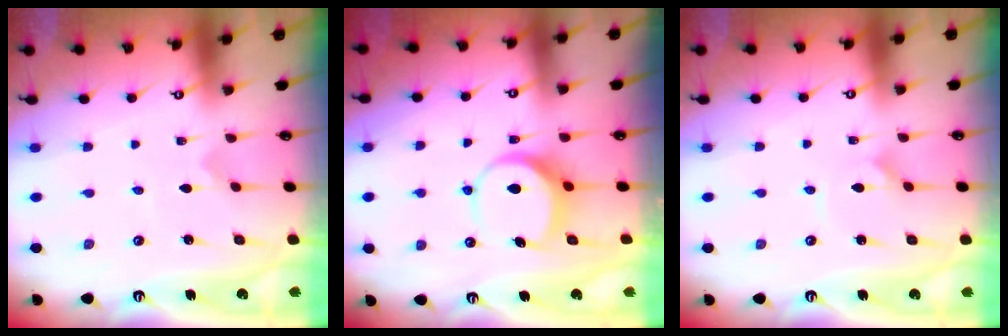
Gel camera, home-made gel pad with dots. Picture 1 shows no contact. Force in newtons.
{"total": 9.3, "press": 9.2, "slide": 0.9}
{"total": 2.3, "press": 2.3, "slide": 0.2}